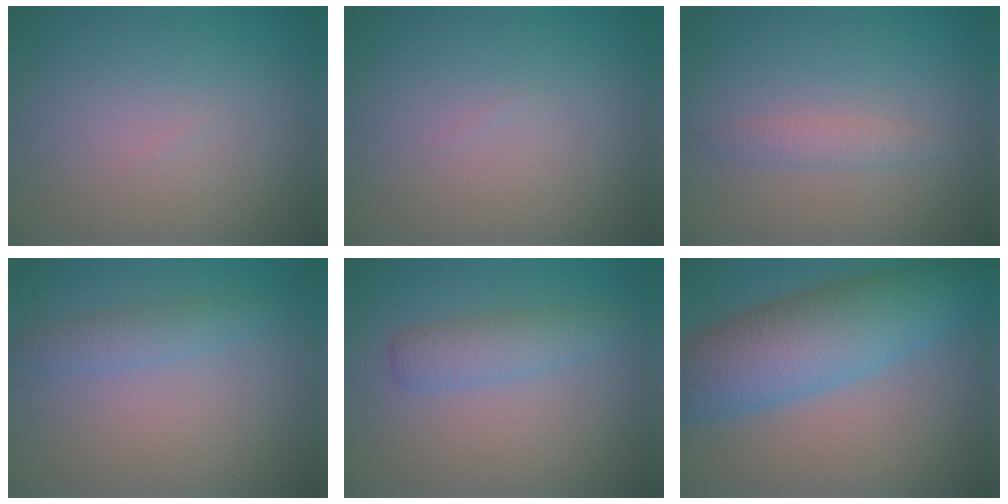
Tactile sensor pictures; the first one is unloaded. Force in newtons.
{"total": 0.0}
{"total": 1.5, "press": 1.4, "slide": 0.1}
{"total": 2.0, "press": 1.9, "slide": 0.2}
{"total": 2.8, "press": 2.7, "slide": 0.2}
{"total": 9.4, "press": 9.4, "slide": 0.3}